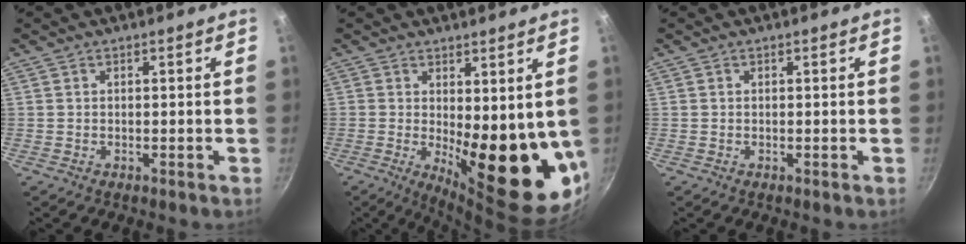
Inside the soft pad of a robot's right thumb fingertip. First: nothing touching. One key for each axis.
{"total": 15.4, "fx": 0.1, "fy": 5.8, "fz": 14.3, "tx": -0.157, "ty": -0.038, "tz": 0.017}
{"total": 0.0}